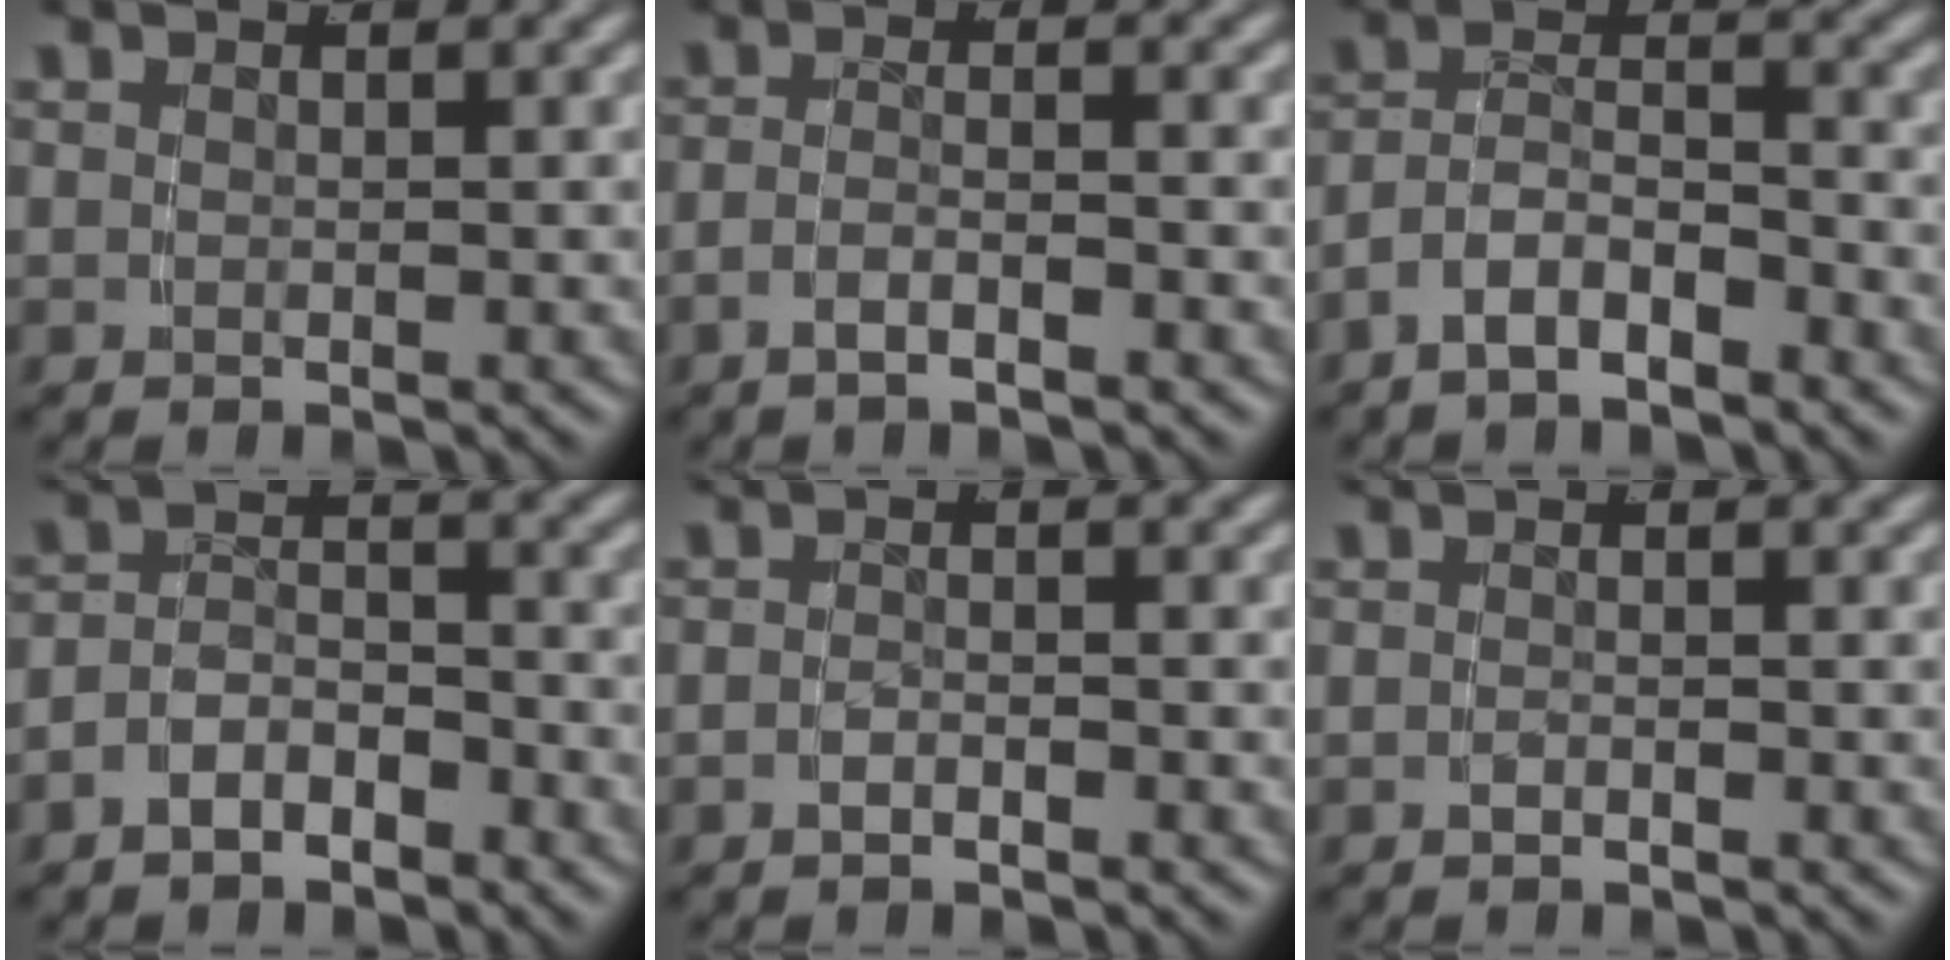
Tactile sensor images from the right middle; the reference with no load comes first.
{"total": 2.3, "force": [-1.8, 0.1, 1.4], "torque": [-0.026, -0.005, -0.030]}
{"total": 4.9, "force": [-2.9, 3.1, 2.3], "torque": [-0.048, -0.013, -0.051]}
{"total": 4.1, "force": [-2.8, 2.5, 1.5], "torque": [-0.021, -0.007, -0.049]}
{"total": 1.1, "force": [-1.1, 0.1, 0.3], "torque": [-0.010, -0.002, -0.018]}
{"total": 0.8, "force": [-0.7, -0.3, 0.1], "torque": [-0.006, -0.001, -0.010]}